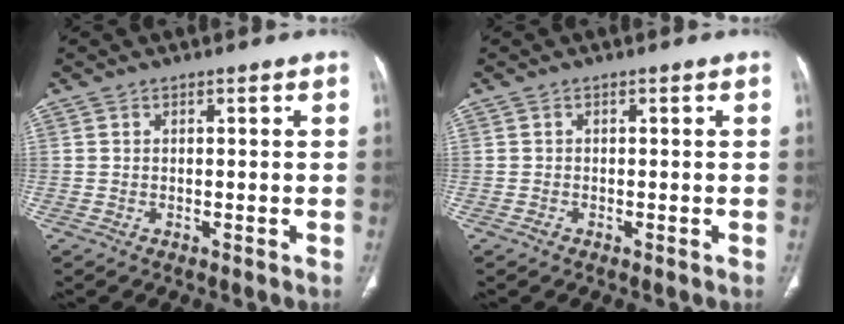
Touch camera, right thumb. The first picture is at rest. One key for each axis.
{"total": 0.6, "fx": -0.4, "fy": 0.4, "fz": 0.1, "tx": -0.004, "ty": 0.001, "tz": -0.010}